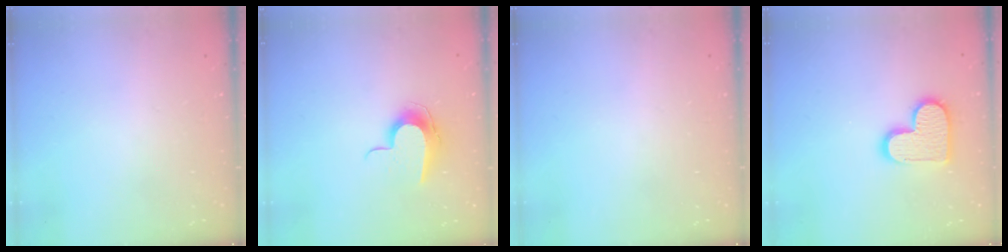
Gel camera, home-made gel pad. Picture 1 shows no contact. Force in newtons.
{"total": 10.1, "press": 10.1, "slide": 0.6}
{"total": 0.0}
{"total": 13.5, "press": 13.5, "slide": 0.8}